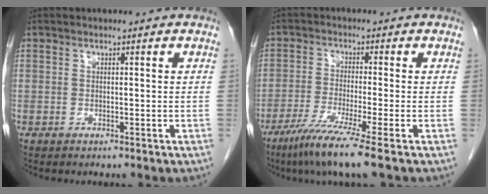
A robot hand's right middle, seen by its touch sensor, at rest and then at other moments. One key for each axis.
{"total": 8.7, "fx": -5.7, "fy": -1.4, "fz": 6.3, "tx": -0.112, "ty": -0.029, "tz": -0.104}